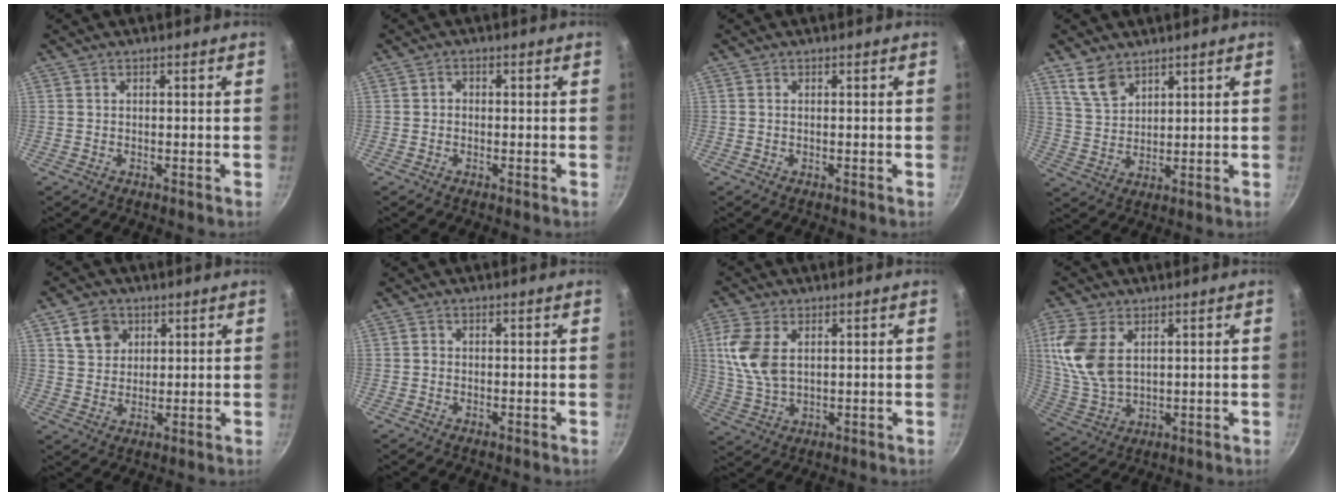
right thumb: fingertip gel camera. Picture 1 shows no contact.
{"total": 1.3, "force": [-0.2, 1.1, 0.7], "torque": [-0.011, 0.006, -0.005]}
{"total": 0.0}
{"total": 6.1, "force": [4.4, 3.3, 2.7], "torque": [-0.038, -0.020, 0.093]}
{"total": 6.4, "force": [2.9, 5.2, 2.5], "torque": [-0.020, -0.002, 0.054]}
{"total": 0.5, "force": [-0.1, 0.5, 0.2], "torque": [0.001, 0.002, -0.005]}
{"total": 9.6, "force": [2.3, 5.8, 7.4], "torque": [-0.154, -0.006, 0.051]}
{"total": 12.1, "force": [3.5, 7.4, 8.9], "torque": [-0.182, -0.013, 0.080]}